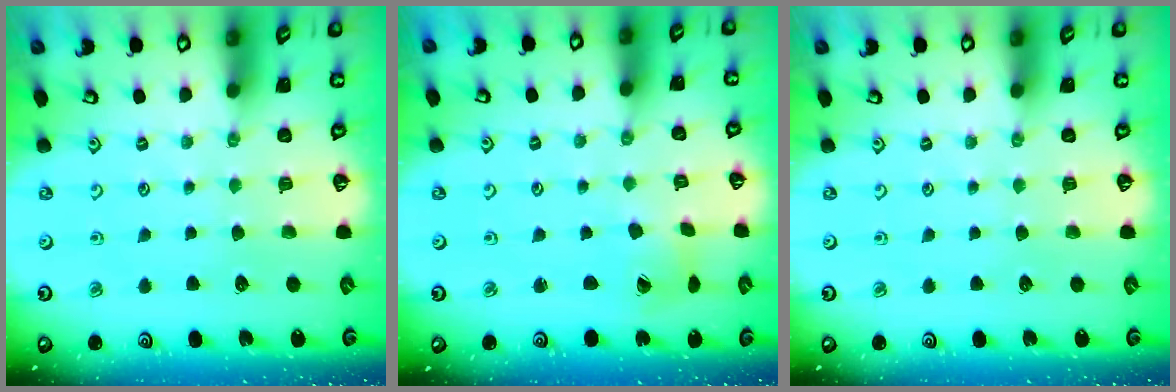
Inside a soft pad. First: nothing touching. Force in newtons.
{"total": 2.7, "press": 2.6, "slide": 0.4}
{"total": 0.0}